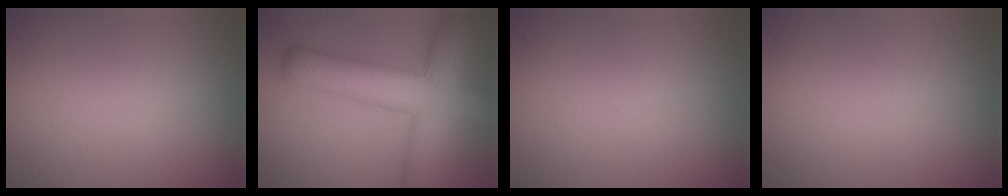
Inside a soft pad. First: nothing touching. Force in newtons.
{"total": 9.9, "press": 9.9, "slide": 0.4}
{"total": 0.0}
{"total": 0.0}